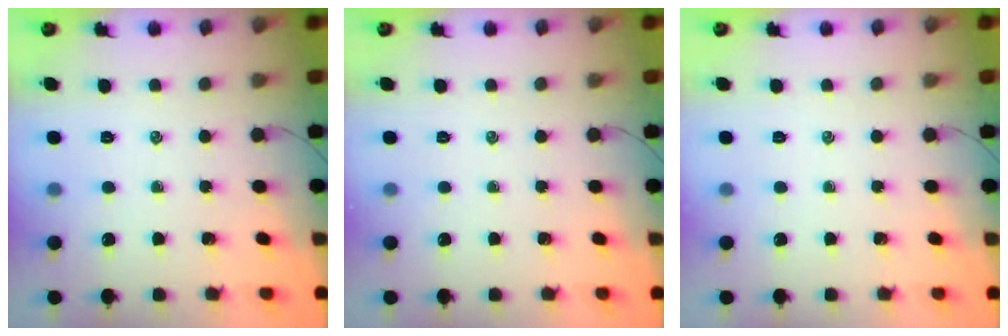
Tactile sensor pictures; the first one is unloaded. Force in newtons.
{"total": 0.0}
{"total": 0.0}